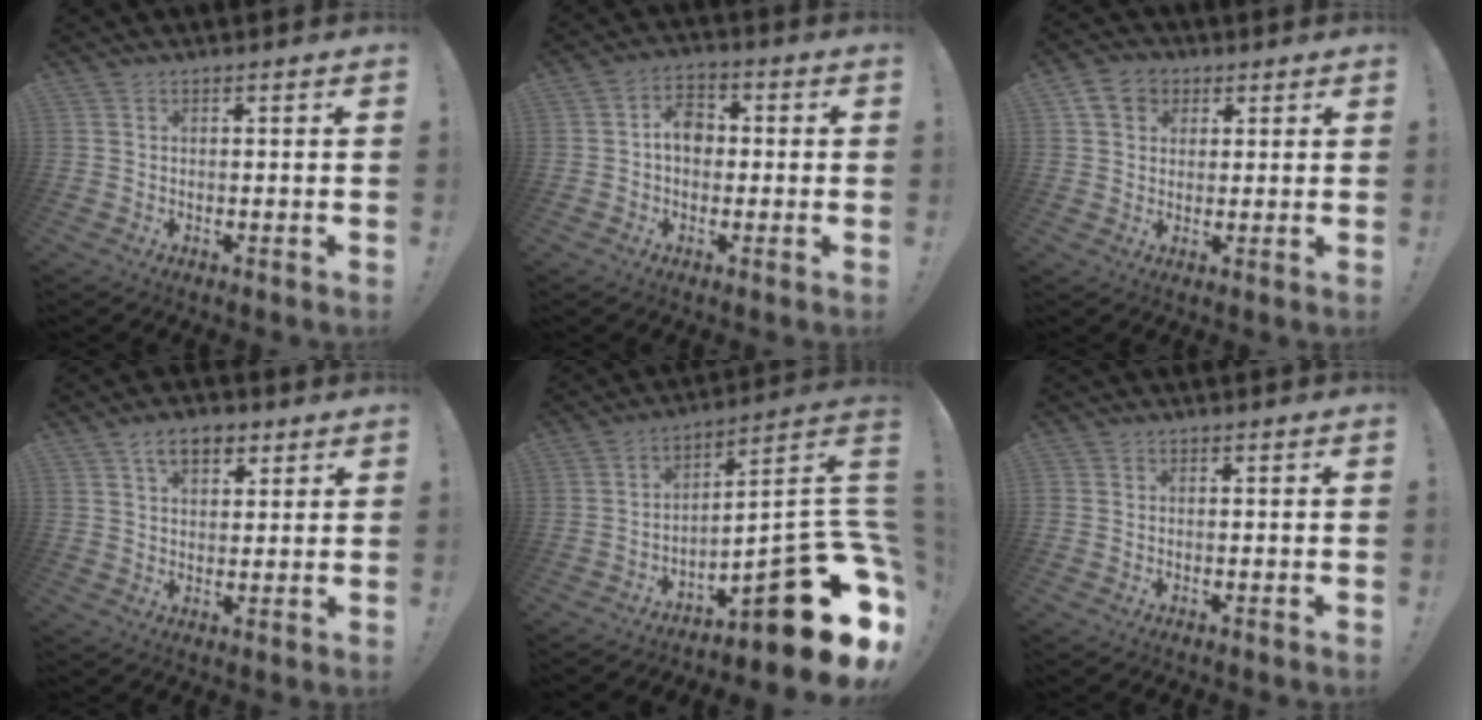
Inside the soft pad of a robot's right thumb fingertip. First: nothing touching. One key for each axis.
{"total": 7.5, "fx": 0.1, "fy": 5.6, "fz": 4.9, "tx": -0.069, "ty": 0.012, "tz": 0.004}
{"total": 7.5, "fx": 3.3, "fy": 6.2, "fz": 2.9, "tx": -0.040, "ty": -0.007, "tz": 0.066}
{"total": 7.4, "fx": 3.7, "fy": 4.8, "fz": 4.3, "tx": -0.060, "ty": -0.004, "tz": 0.068}
{"total": 19.9, "fx": -9.8, "fy": 5.3, "fz": 16.5, "tx": -0.193, "ty": 0.035, "tz": -0.153}
{"total": 0.8, "fx": -0.1, "fy": 0.8, "fz": -0.1, "tx": 0.002, "ty": 0.004, "tz": -0.001}